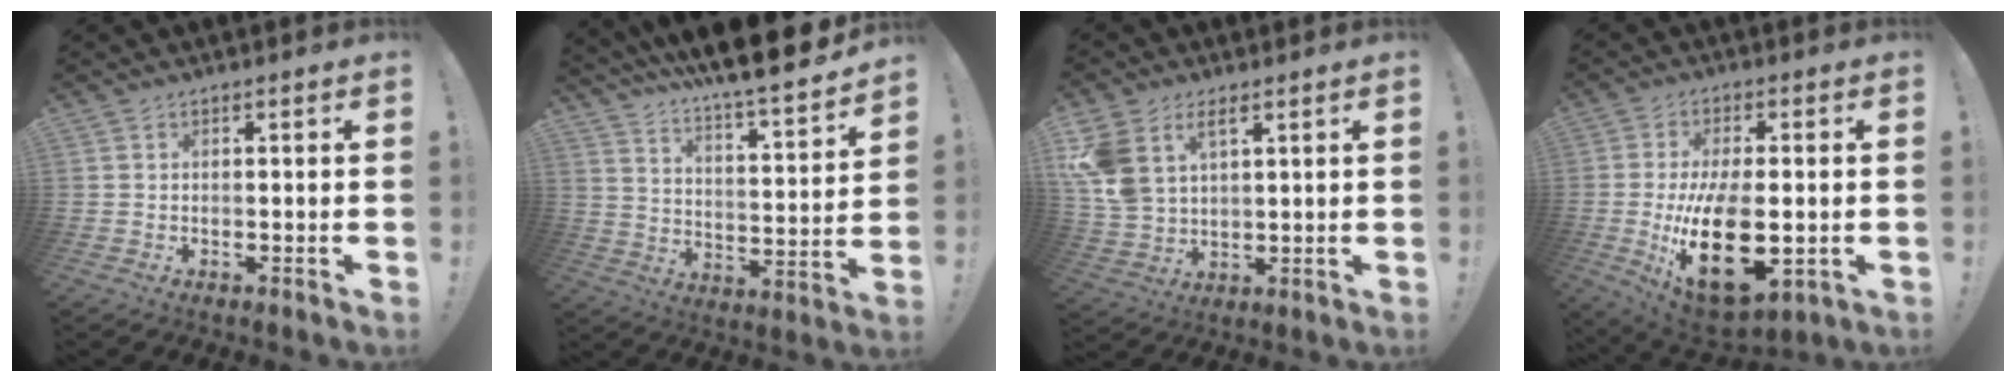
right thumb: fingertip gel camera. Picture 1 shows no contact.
{"total": 10.5, "force": [9.3, 0.6, 4.8], "torque": [-0.094, -0.091, 0.153]}
{"total": 9.9, "force": [5.1, 6.4, 5.6], "torque": [-0.118, -0.022, 0.099]}
{"total": 20.8, "force": [-2.9, 10.3, 17.8], "torque": [-0.322, -0.015, -0.037]}